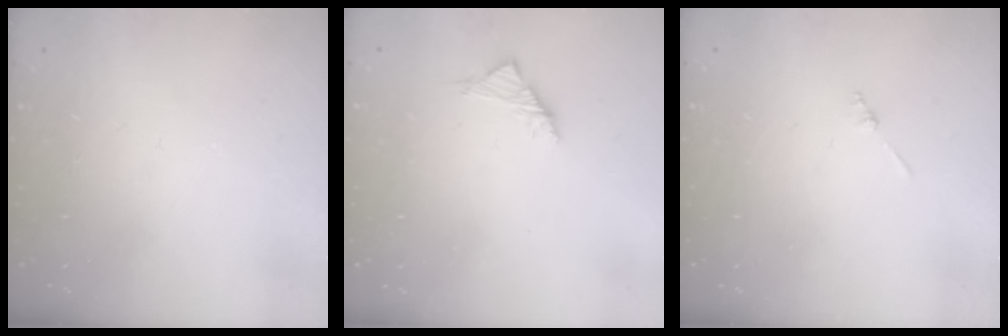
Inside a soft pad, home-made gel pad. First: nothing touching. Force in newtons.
{"total": 2.8, "press": 2.6, "slide": 0.8}
{"total": 0.8, "press": 0.8, "slide": 0.2}